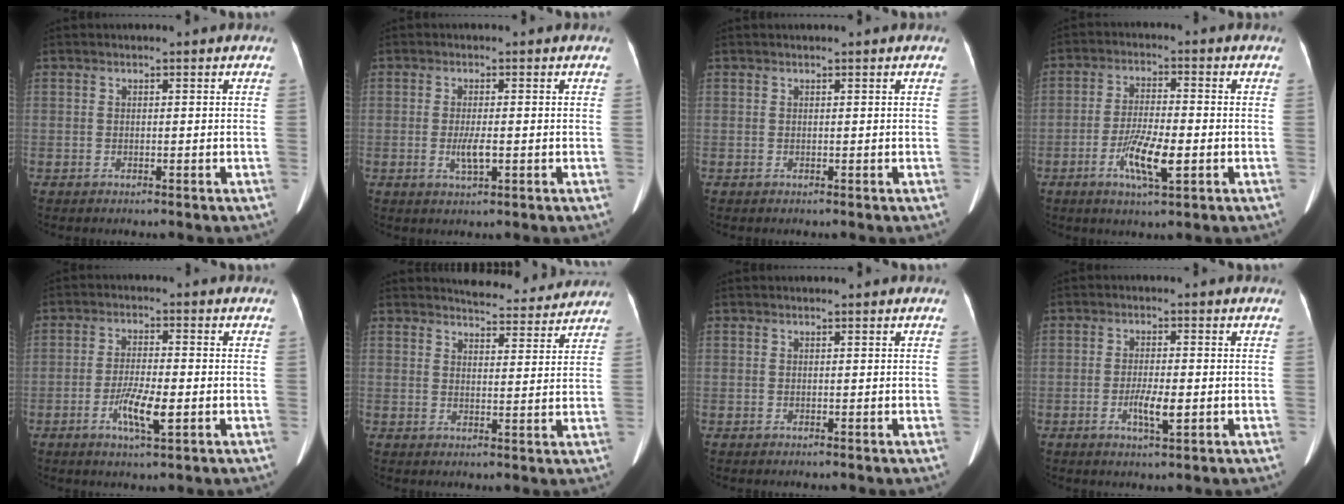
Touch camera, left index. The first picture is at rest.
{"total": 2.8, "force": [-0.6, 0.6, 2.7], "torque": [-0.056, -0.005, -0.009]}
{"total": 0.0}
{"total": 7.4, "force": [-2.7, 1.4, 6.7], "torque": [-0.130, -0.008, -0.047]}
{"total": 5.9, "force": [-2.1, 1.1, 5.5], "torque": [-0.104, -0.007, -0.036]}
{"total": 10.2, "force": [9.9, 2.1, 1.6], "torque": [-0.009, -0.004, 0.114]}
{"total": 0.0}
{"total": 4.1, "force": [-1.2, 0.9, 3.8], "torque": [-0.074, -0.004, -0.018]}